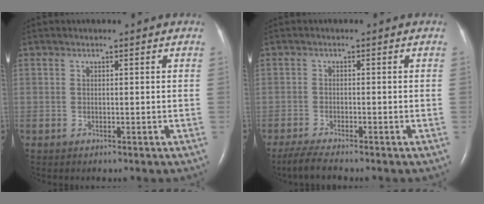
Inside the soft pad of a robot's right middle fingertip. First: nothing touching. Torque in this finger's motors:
{"motor_torque": [0.36, -0.34, 0.01, 0.03]}